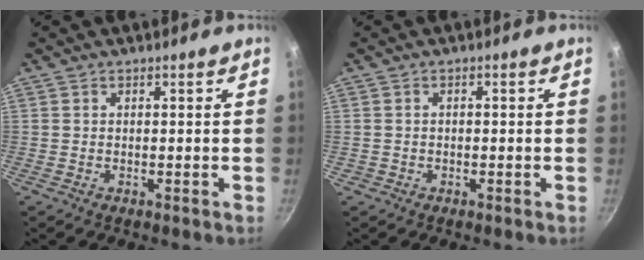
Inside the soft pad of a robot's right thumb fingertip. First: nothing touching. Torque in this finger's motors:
{"motor_torque": [-0.55, 0.33, -0.07, 0.41, -0.04]}